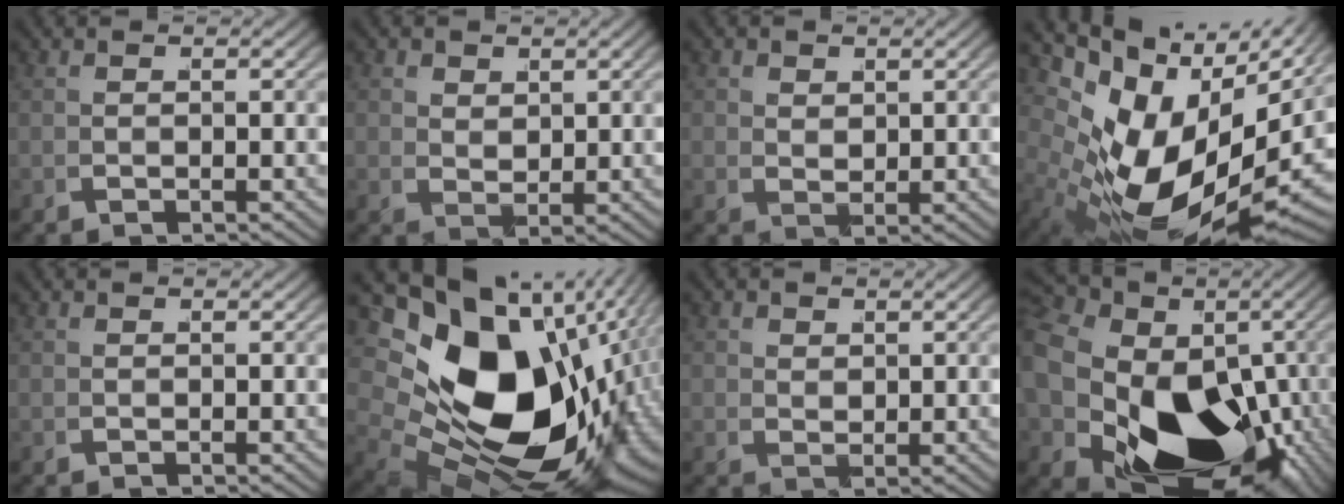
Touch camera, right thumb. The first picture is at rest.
{"total": 1.9, "force": [1.2, 1.2, 0.8], "torque": [-0.006, -0.011, 0.033]}
{"total": 1.6, "force": [1.0, 1.1, 0.5], "torque": [-0.001, -0.009, 0.028]}
{"total": 20.4, "force": [0.5, 12.8, 15.8], "torque": [-0.272, -0.039, 0.026]}
{"total": 0.0}
{"total": 25.0, "force": [-2.1, 16.6, 18.5], "torque": [-0.319, -0.064, -0.008]}
{"total": 1.3, "force": [0.8, 0.9, 0.3], "torque": [0.000, -0.008, 0.023]}
{"total": 25.5, "force": [-4.4, 17.5, 18.1], "torque": [-0.342, -0.098, -0.027]}